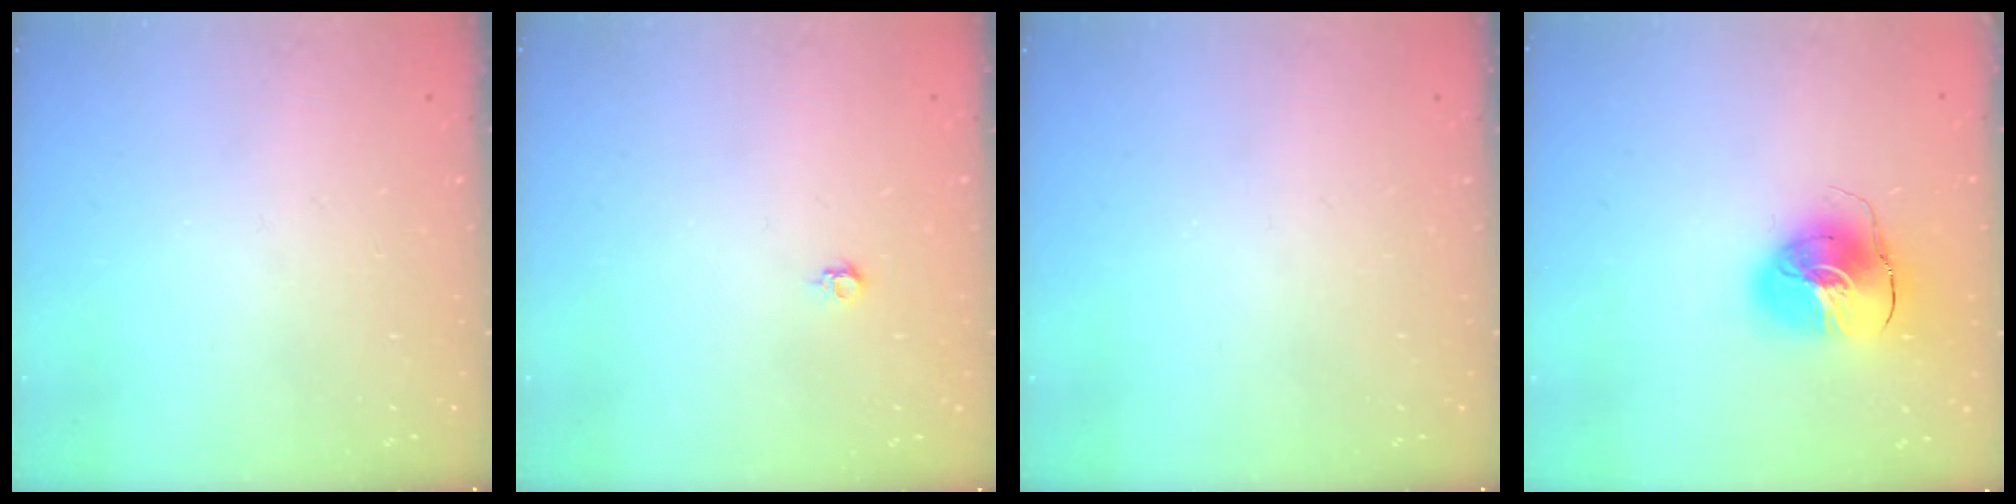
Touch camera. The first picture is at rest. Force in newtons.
{"total": 4.0, "press": 4.0, "slide": 0.6}
{"total": 0.0}
{"total": 11.2, "press": 11.0, "slide": 1.7}